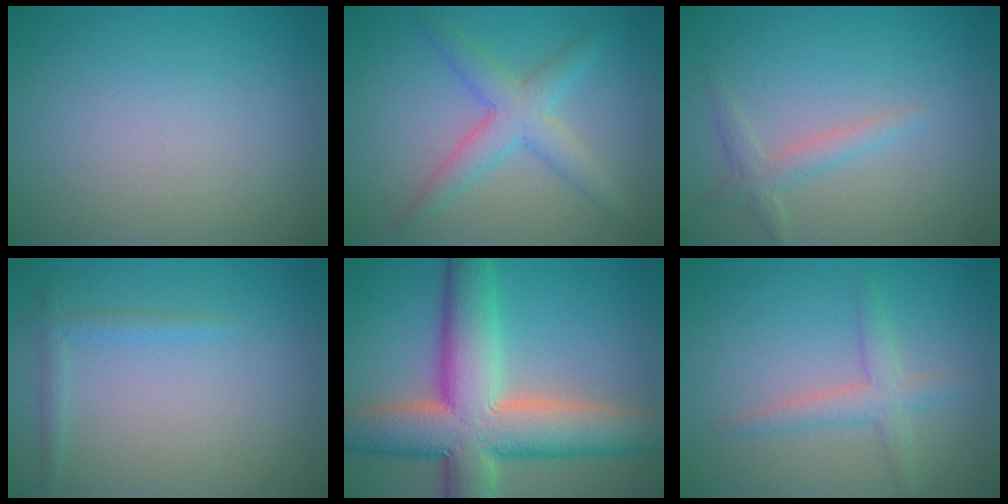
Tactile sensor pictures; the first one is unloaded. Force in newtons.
{"total": 3.7, "press": 3.7, "slide": 0.1}
{"total": 1.9, "press": 1.9, "slide": 0.1}
{"total": 1.3, "press": 1.3, "slide": 0.1}
{"total": 12.0, "press": 12.0, "slide": 1.1}
{"total": 2.4, "press": 2.4, "slide": 0.1}